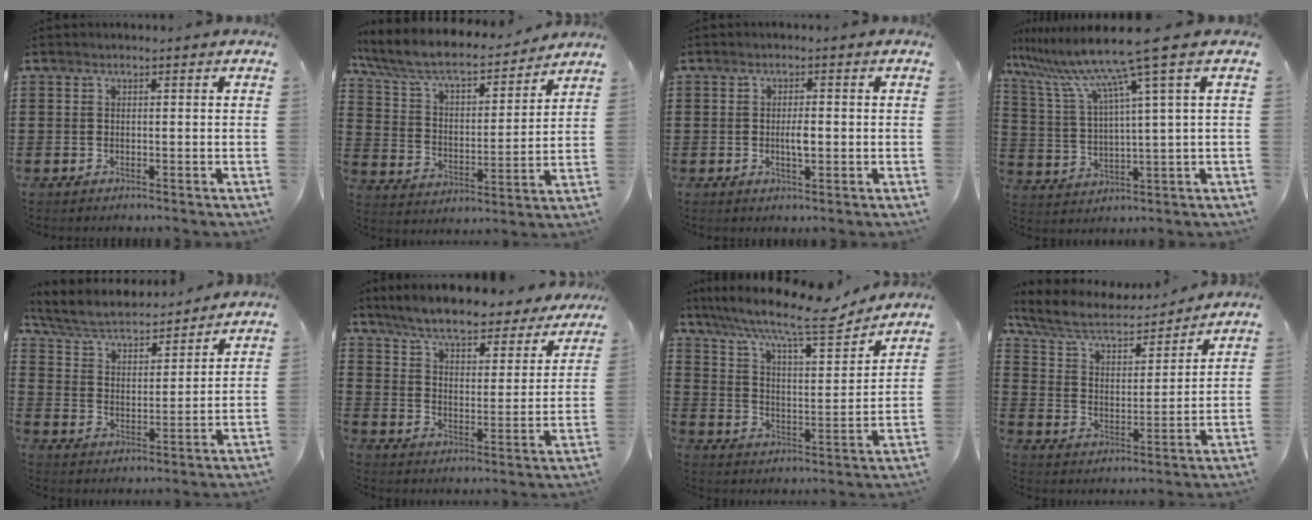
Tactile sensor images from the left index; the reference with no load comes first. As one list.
[{"total": 8.2, "force": [7.1, 1.7, 3.6], "torque": [-0.101, -0.045, 0.120]}, {"total": 2.8, "force": [-0.2, 0.8, 2.7], "torque": [-0.050, 0.001, -0.004]}, {"total": 11.0, "force": [7.2, -0.8, 8.2], "torque": [-0.193, -0.034, 0.110]}, {"total": 5.2, "force": [4.7, 1.0, 1.9], "torque": [-0.061, -0.032, 0.075]}, {"total": 7.1, "force": [6.5, 0.5, 2.9], "torque": [-0.084, -0.037, 0.110]}, {"total": 12.1, "force": [9.6, 1.6, 7.2], "torque": [-0.155, -0.057, 0.156]}, {"total": 7.3, "force": [6.2, 2.0, 3.4], "torque": [-0.093, -0.034, 0.104]}]